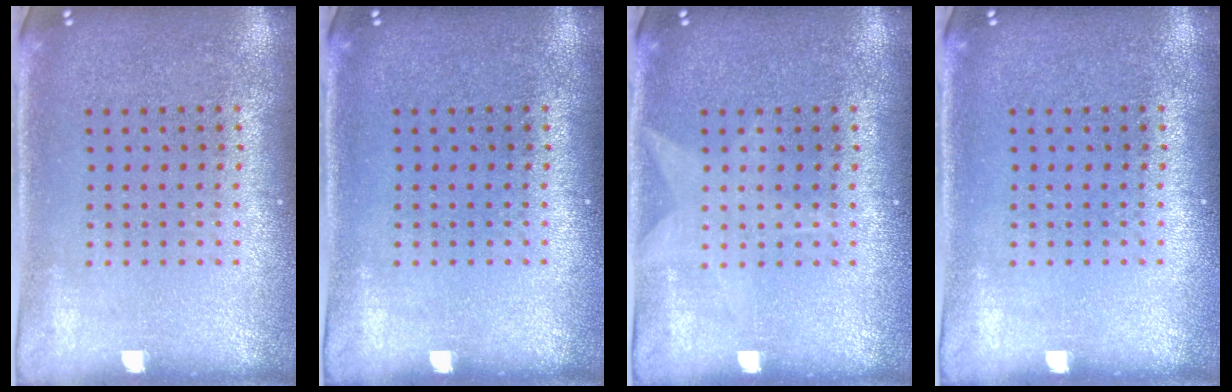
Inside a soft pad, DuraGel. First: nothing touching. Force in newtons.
{"total": 0.0}
{"total": 0.9, "press": 0.9, "slide": 0.2}
{"total": 0.0}